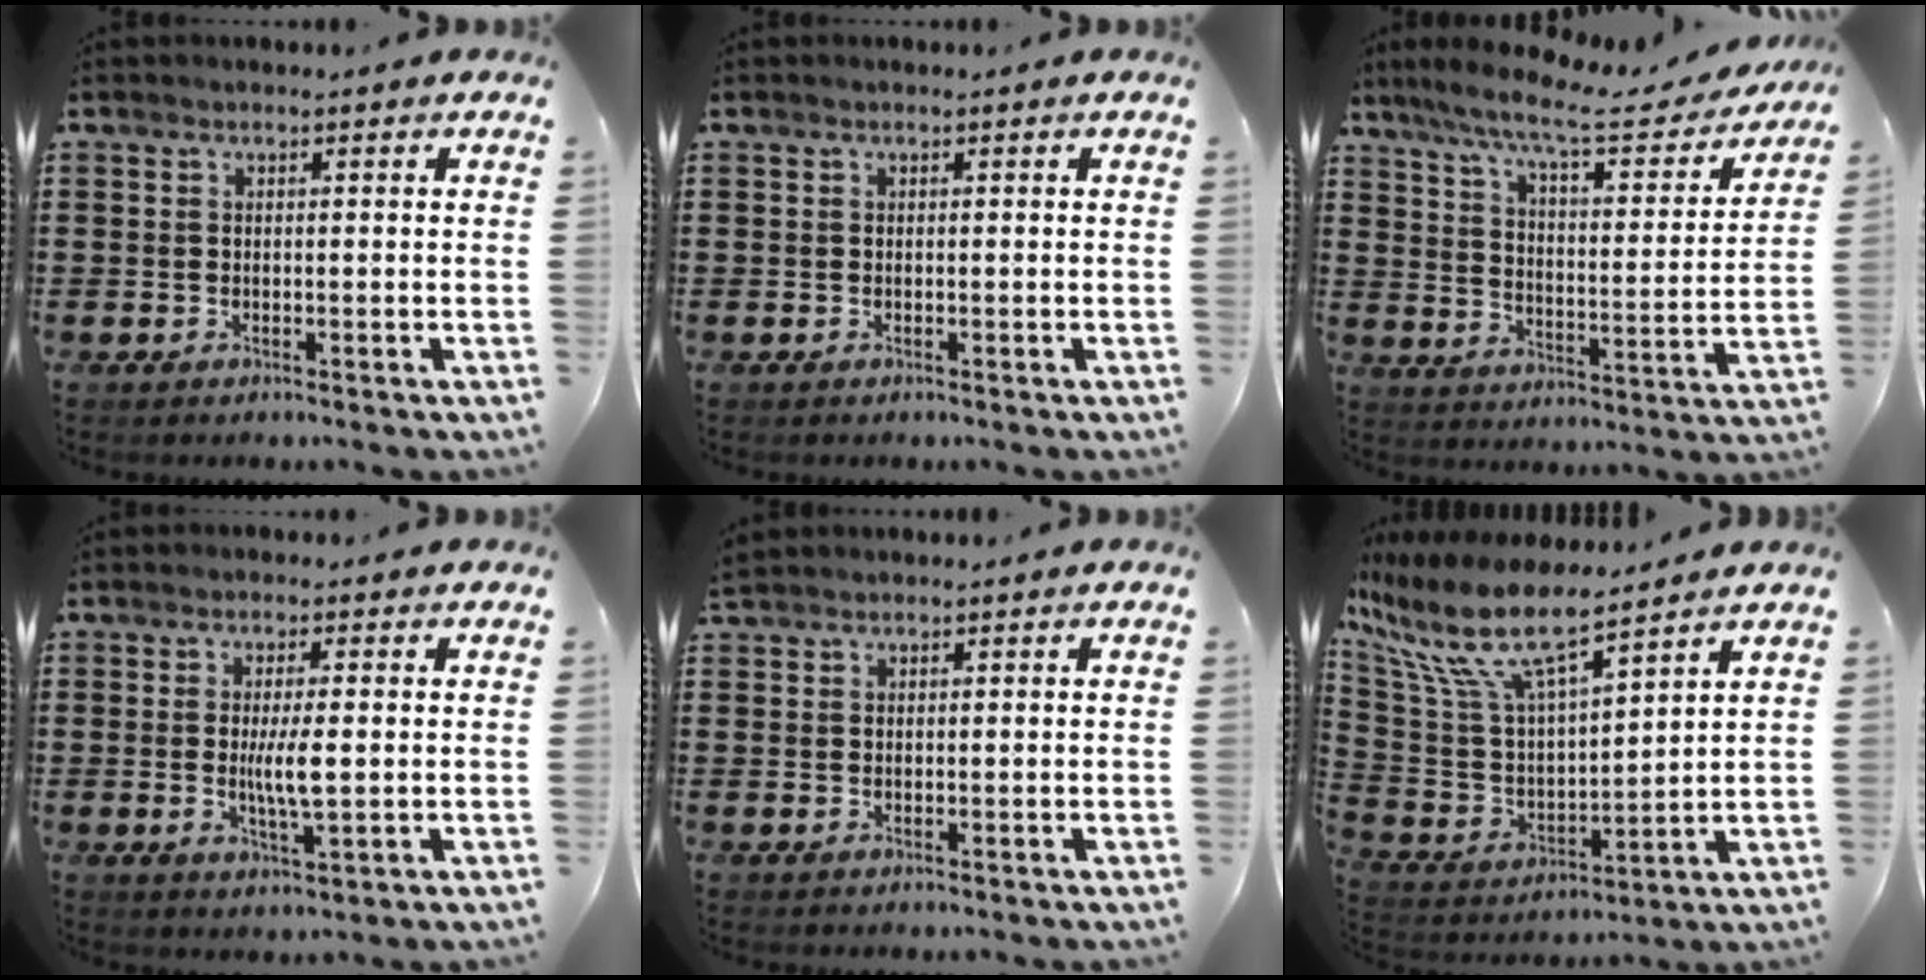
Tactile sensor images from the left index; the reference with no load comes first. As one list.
[{"total": 0.0}, {"total": 10.1, "force": [8.2, 0.9, 5.9], "torque": [-0.137, -0.043, 0.134]}, {"total": 5.1, "force": [0.1, 0.8, 5.0], "torque": [-0.097, -0.006, -0.002]}, {"total": 0.8, "force": [0.8, 0.2, 0.1], "torque": [-0.004, 0.001, 0.016]}, {"total": 11.3, "force": [8.3, 2.5, 7.3], "torque": [-0.186, -0.048, 0.139]}]